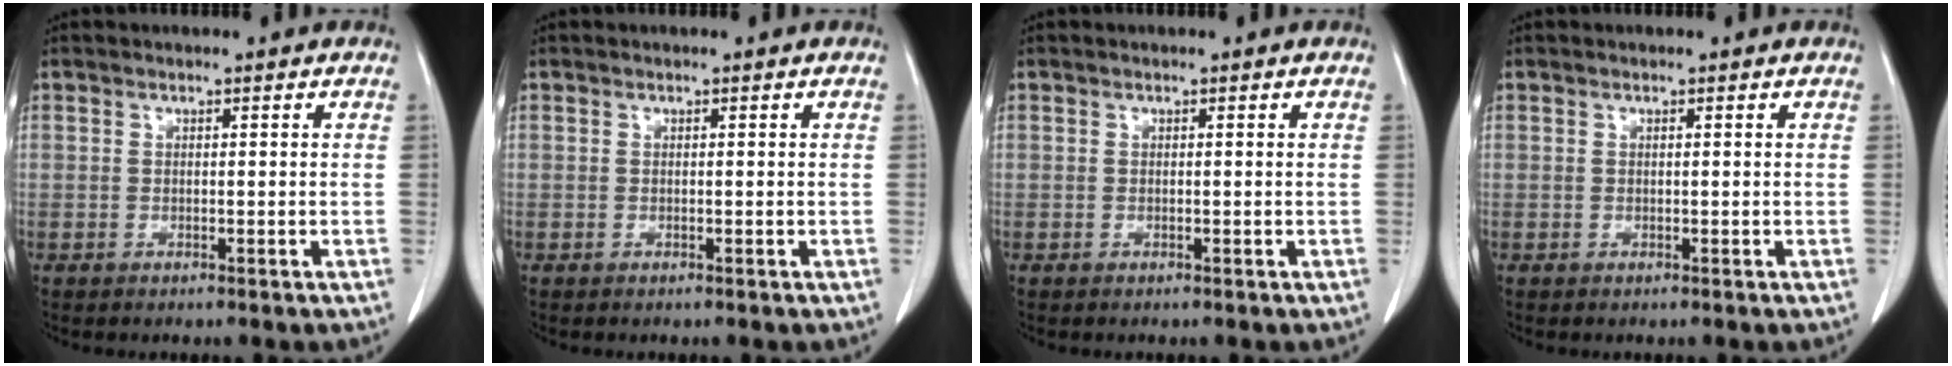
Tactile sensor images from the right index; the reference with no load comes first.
{"total": 0.0}
{"total": 0.0}
{"total": 0.0}